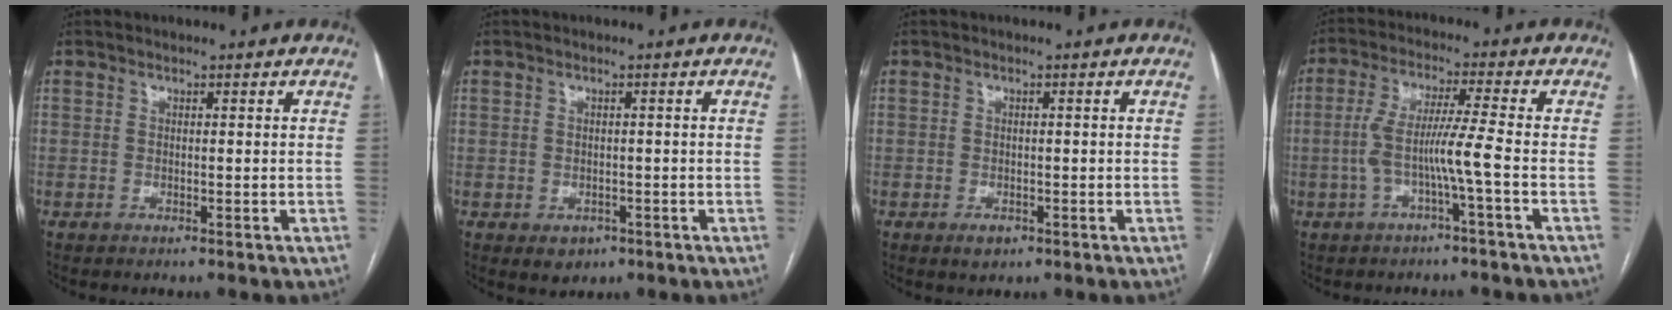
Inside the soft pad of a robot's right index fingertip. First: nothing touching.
{"total": 2.8, "force": [-1.2, 2.3, 1.1], "torque": [-0.009, 0.002, -0.006]}
{"total": 2.0, "force": [-1.0, 1.3, 1.0], "torque": [-0.012, 0.001, -0.008]}
{"total": 6.9, "force": [-1.9, -0.9, 6.6], "torque": [-0.134, 0.017, -0.034]}